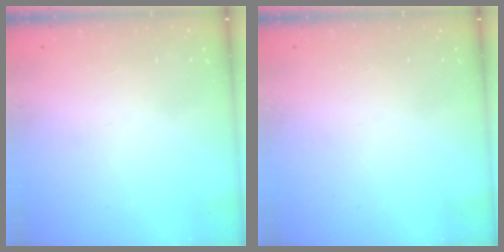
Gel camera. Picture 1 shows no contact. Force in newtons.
{"total": 0.0}